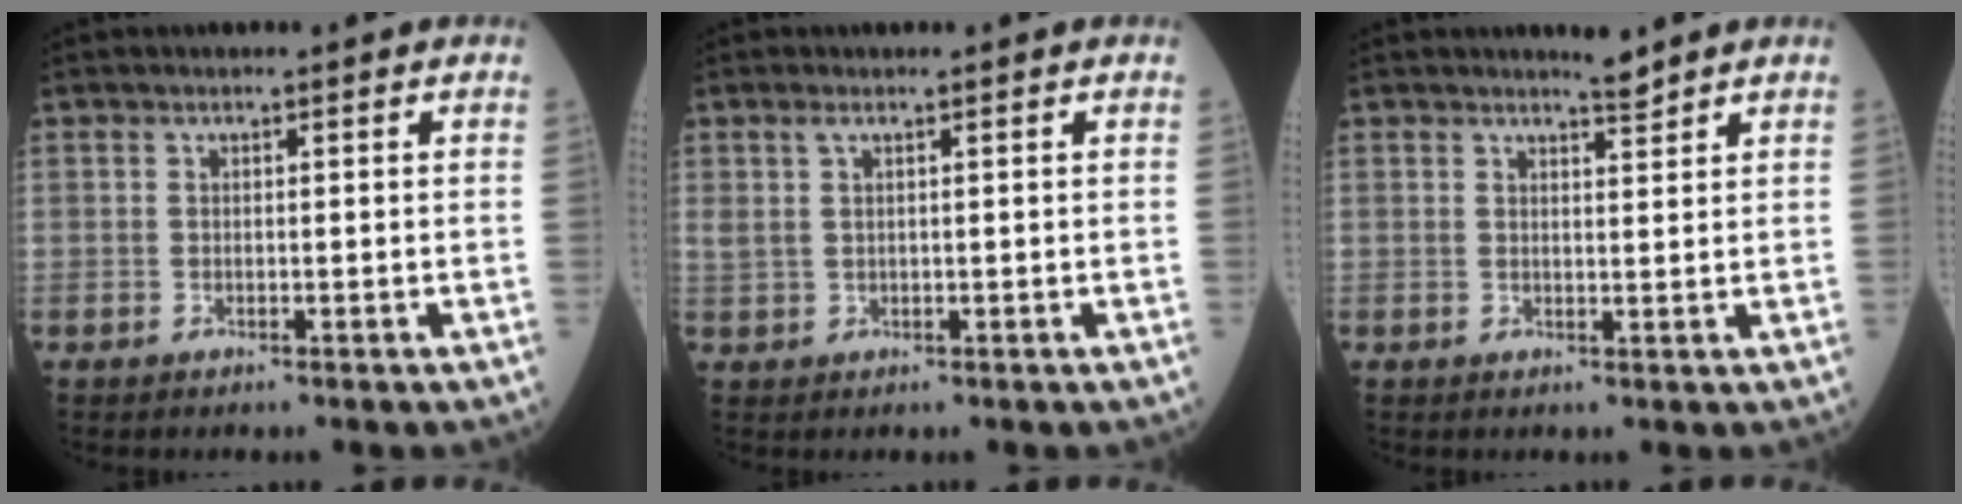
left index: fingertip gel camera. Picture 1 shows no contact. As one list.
[{"total": 1.9, "force": [1.3, 0.5, 1.3], "torque": [-0.037, 0.014, 0.034]}, {"total": 1.9, "force": [1.9, -0.2, 0.3], "torque": [-0.008, -0.004, 0.034]}]